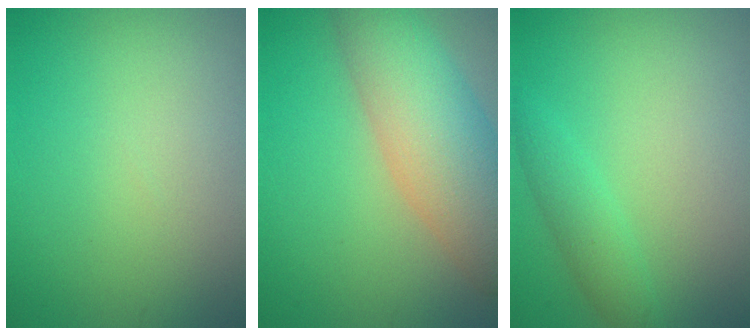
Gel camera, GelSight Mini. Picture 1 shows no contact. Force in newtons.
{"total": 8.3, "press": 8.3, "slide": 0.2}
{"total": 2.3, "press": 2.3, "slide": 0.1}